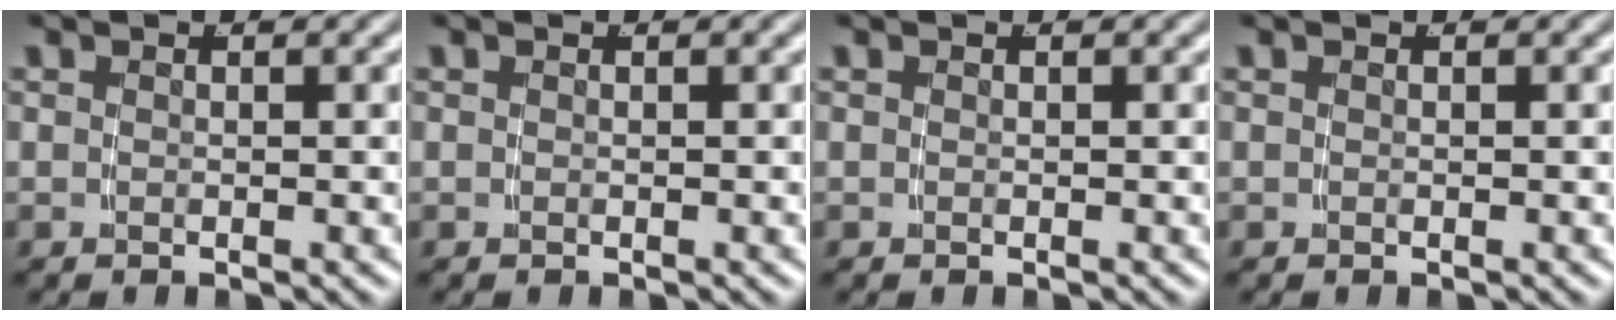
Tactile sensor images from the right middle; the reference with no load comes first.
{"total": 0.0}
{"total": 0.0}
{"total": 0.0}